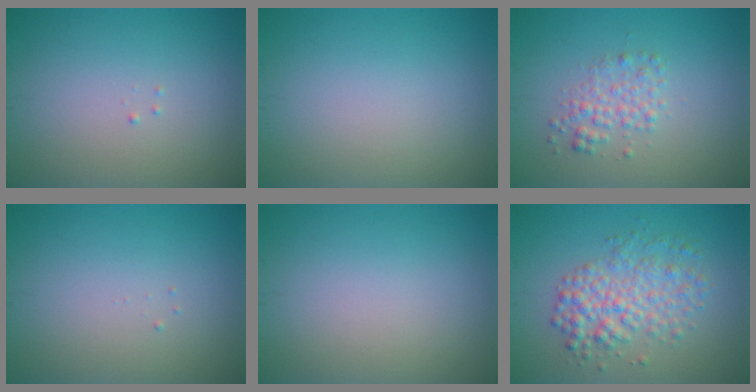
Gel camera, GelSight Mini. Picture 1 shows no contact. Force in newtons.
{"total": 0.0}
{"total": 2.2, "press": 2.2, "slide": 0.0}
{"total": 0.0}
{"total": 0.0}
{"total": 4.5, "press": 4.5, "slide": 0.1}